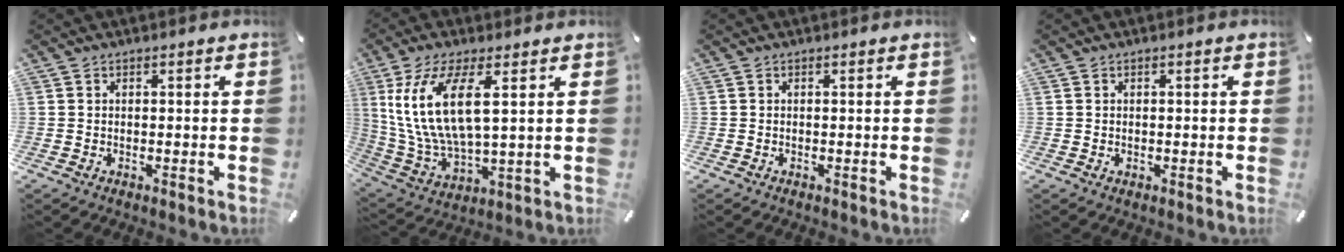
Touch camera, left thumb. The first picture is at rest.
{"total": 14.7, "force": [4.9, 5.8, 12.6], "torque": [-0.284, -0.012, 0.089]}
{"total": 0.0}
{"total": 0.5, "force": [0.1, 0.5, 0.2], "torque": [-0.003, 0.003, 0.000]}